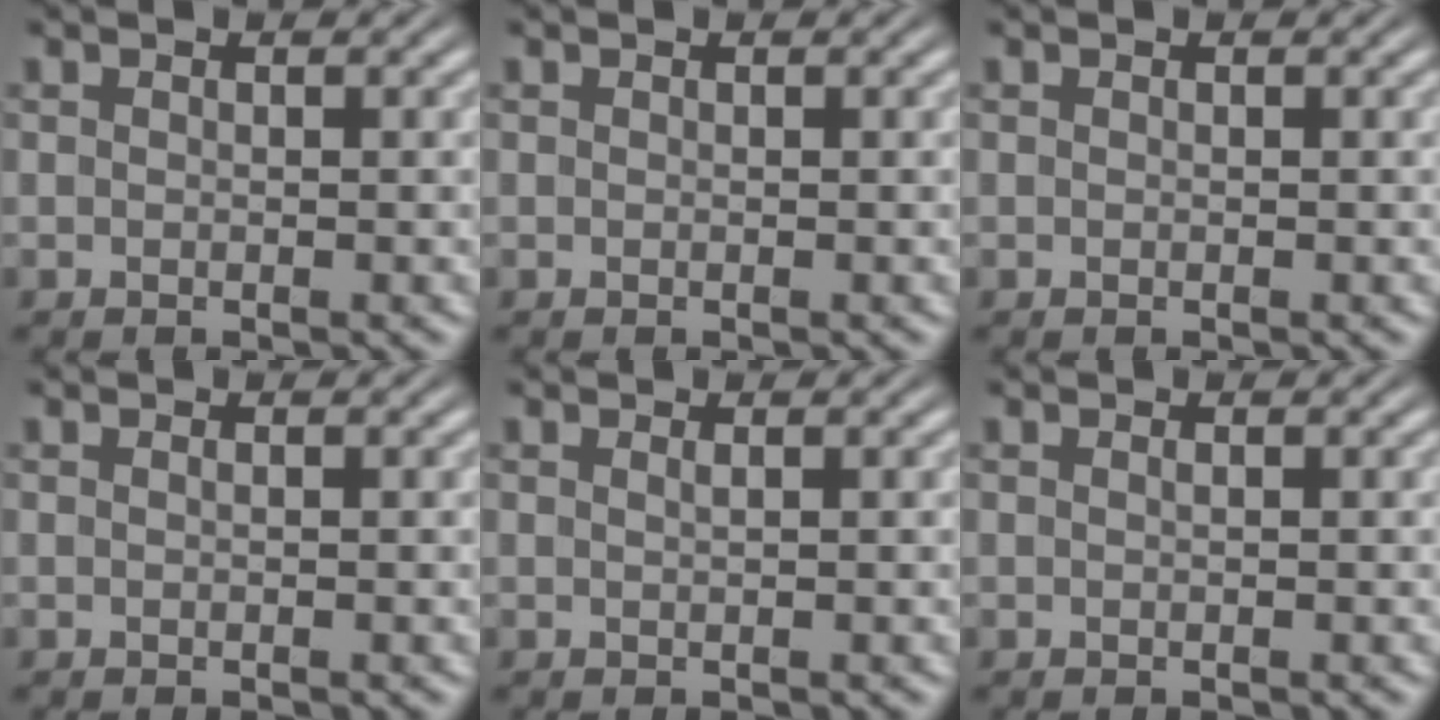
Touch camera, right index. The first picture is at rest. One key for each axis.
{"total": 0.0}
{"total": 0.0}
{"total": 0.0}
{"total": 0.5, "fx": 0.1, "fy": -0.4, "fz": 0.3, "tx": -0.005, "ty": -0.004, "tz": 0.006}
{"total": 0.0}